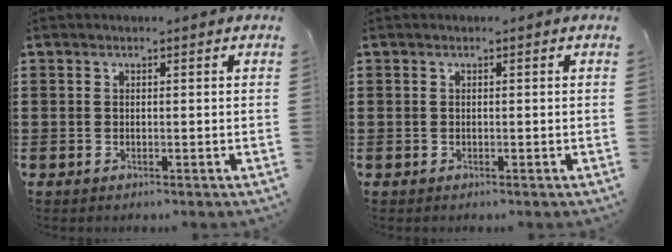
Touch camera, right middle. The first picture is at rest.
{"total": 0.0}